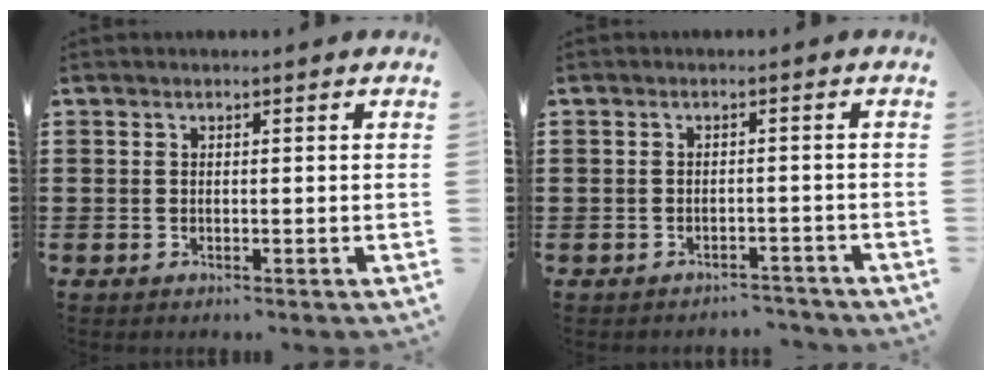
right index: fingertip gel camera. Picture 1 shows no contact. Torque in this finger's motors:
{"motor_torque": [-1.05, 1.09, -1.05, -0.21]}